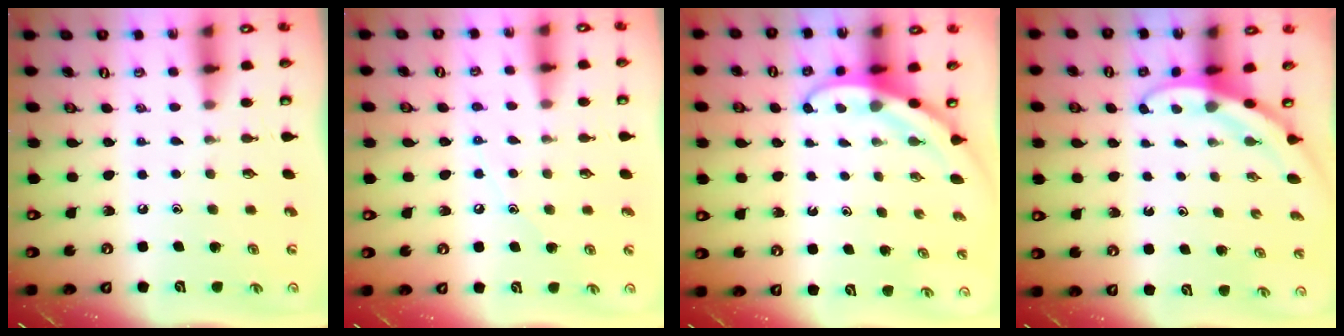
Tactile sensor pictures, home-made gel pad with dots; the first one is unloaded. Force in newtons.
{"total": 6.9, "press": 6.9, "slide": 0.7}
{"total": 3.6, "press": 3.5, "slide": 0.4}
{"total": 2.9, "press": 2.9, "slide": 0.1}